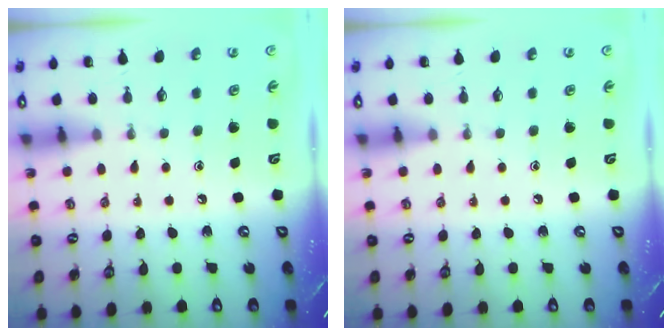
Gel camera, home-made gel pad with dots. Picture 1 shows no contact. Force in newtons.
{"total": 0.0}